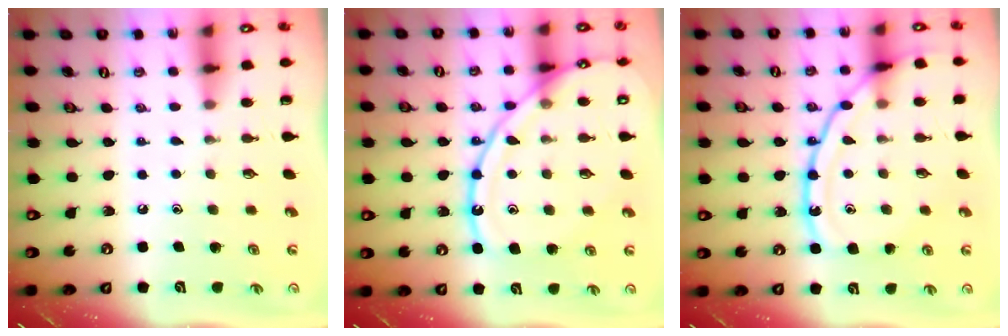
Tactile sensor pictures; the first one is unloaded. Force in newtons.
{"total": 15.9, "press": 15.8, "slide": 1.5}
{"total": 15.8, "press": 15.7, "slide": 1.6}